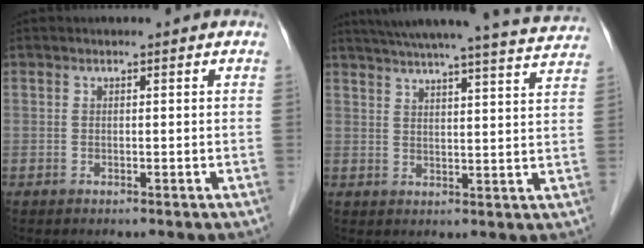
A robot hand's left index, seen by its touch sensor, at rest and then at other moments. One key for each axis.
{"total": 22.0, "fx": 20.5, "fy": 0.6, "fz": 8.0, "tx": -0.127, "ty": -0.016, "tz": 0.254}